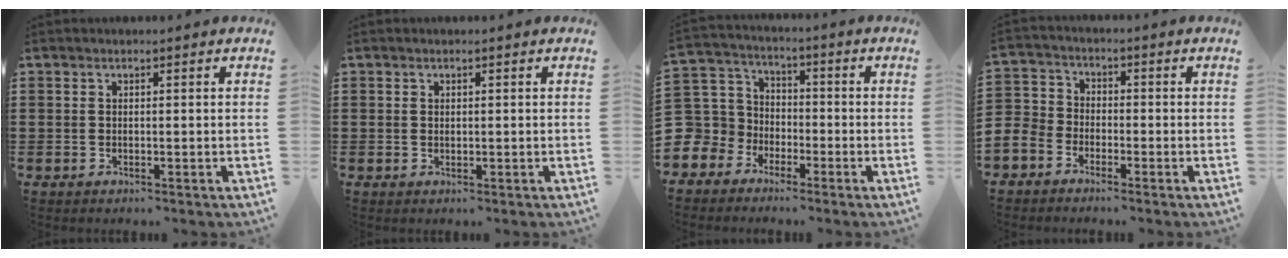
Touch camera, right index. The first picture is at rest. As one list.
[{"total": 0.5, "force": [0.3, 0.4, 0.1], "torque": [-0.003, 0.002, 0.007]}, {"total": 6.7, "force": [-2.0, 6.4, 0.3], "torque": [-0.066, -0.004, -0.048]}, {"total": 3.8, "force": [-2.9, 2.5, 0.2], "torque": [-0.038, -0.004, -0.070]}]